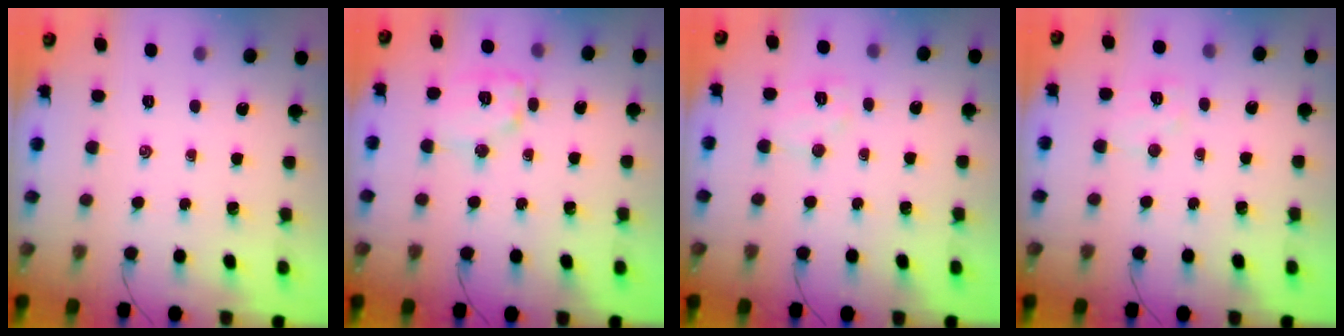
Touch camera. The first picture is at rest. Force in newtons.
{"total": 10.3, "press": 10.3, "slide": 0.3}
{"total": 6.4, "press": 6.4, "slide": 1.1}
{"total": 5.6, "press": 5.5, "slide": 1.1}